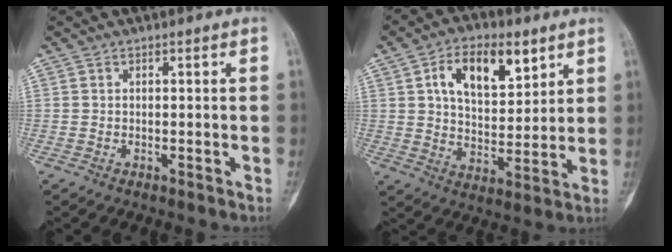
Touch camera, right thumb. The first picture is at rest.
{"total": 13.5, "force": [5.9, 7.4, 9.6], "torque": [-0.125, -0.019, 0.103]}